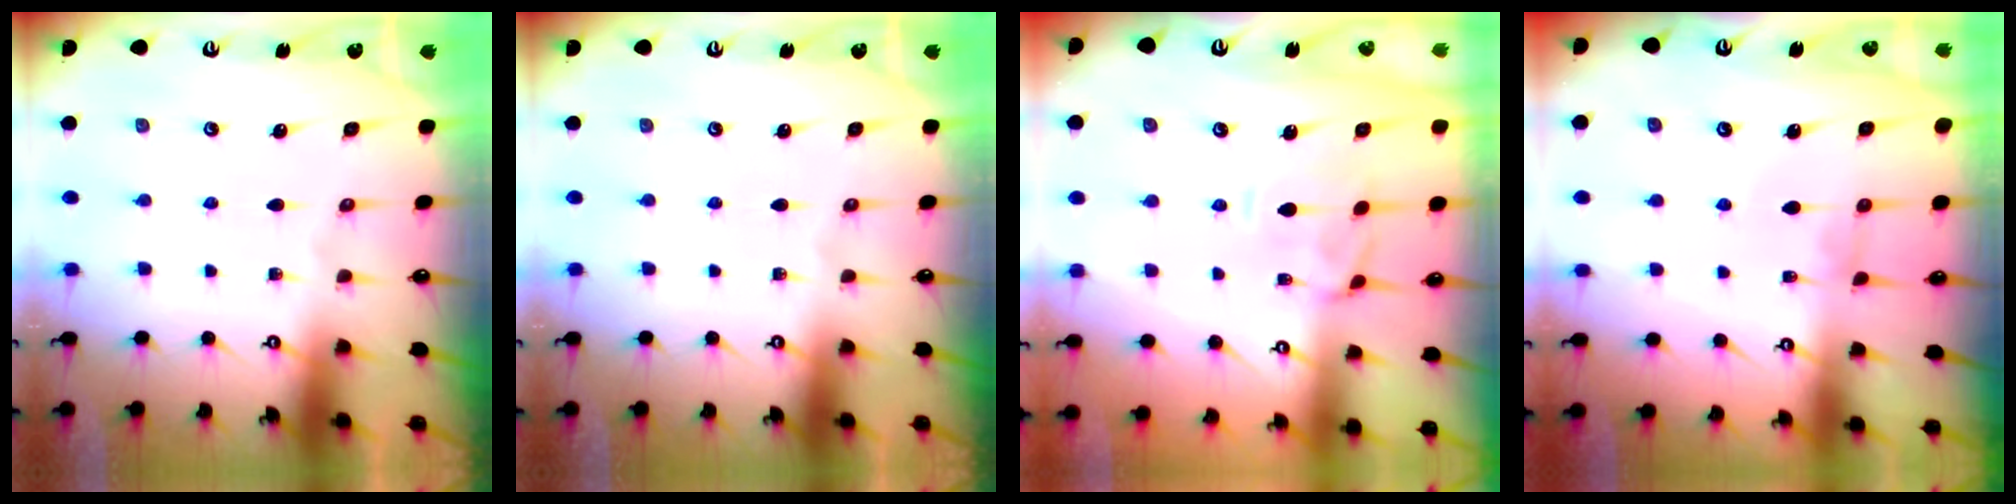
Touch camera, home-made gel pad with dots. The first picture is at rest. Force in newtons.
{"total": 0.0}
{"total": 1.6, "press": 1.4, "slide": 0.8}
{"total": 0.0}